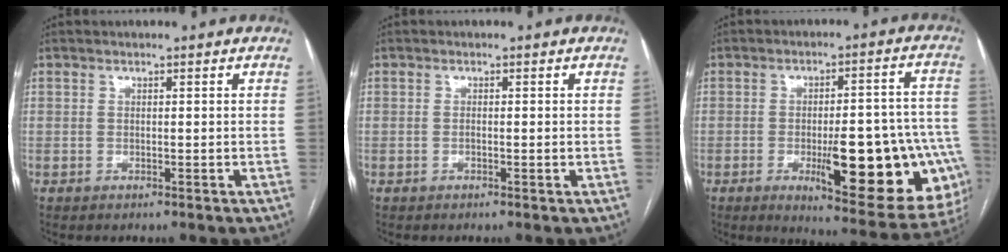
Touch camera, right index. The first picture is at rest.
{"total": 0.8, "force": [-0.2, 0.2, 0.8], "torque": [-0.011, 0.001, -0.003]}
{"total": 21.7, "force": [-6.6, 5.7, 19.9], "torque": [-0.166, 0.015, -0.068]}